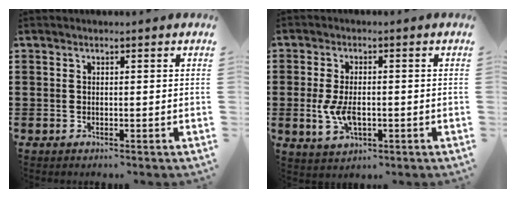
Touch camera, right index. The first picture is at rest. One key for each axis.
{"total": 5.4, "fx": -0.9, "fy": 2.7, "fz": 4.5, "tx": -0.111, "ty": -0.008, "tz": -0.020}